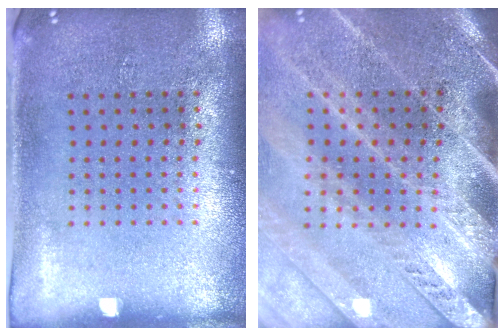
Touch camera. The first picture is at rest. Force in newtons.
{"total": 3.5, "press": 3.0, "slide": 1.8}